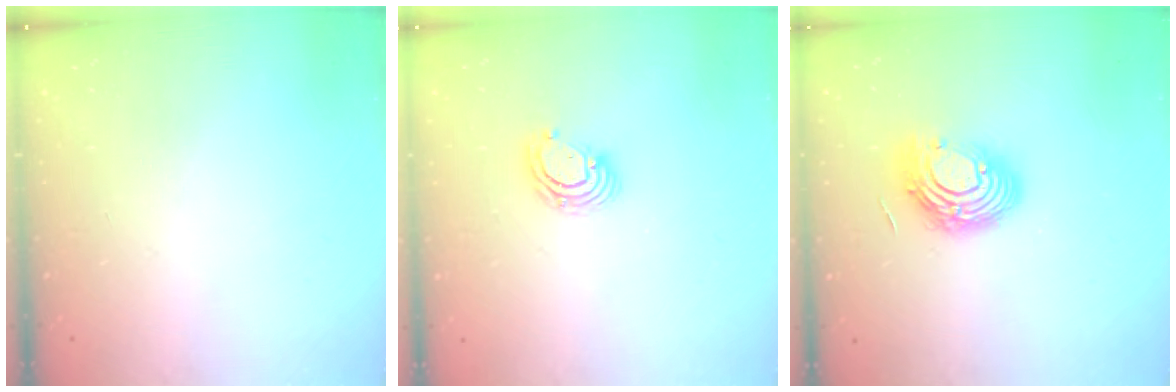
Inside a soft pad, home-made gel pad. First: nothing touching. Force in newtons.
{"total": 5.2, "press": 5.2, "slide": 0.3}
{"total": 12.0, "press": 12.0, "slide": 1.1}